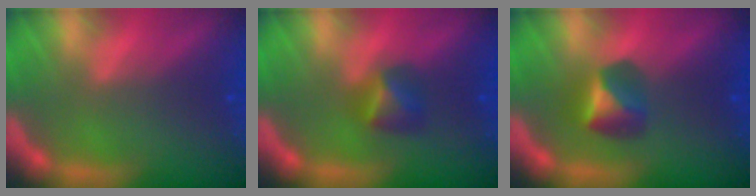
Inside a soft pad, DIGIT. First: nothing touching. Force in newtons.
{"total": 2.4}
{"total": 2.9}